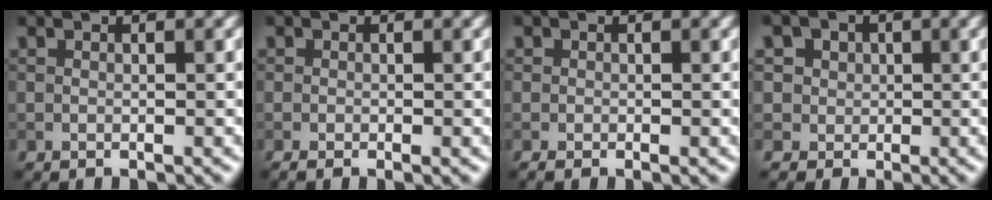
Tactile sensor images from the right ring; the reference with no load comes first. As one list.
[{"total": 1.2, "force": [-0.6, 0.6, 0.9], "torque": [-0.017, -0.001, -0.012]}, {"total": 1.0, "force": [-0.5, 0.6, 0.6], "torque": [-0.009, -0.001, -0.010]}, {"total": 7.4, "force": [3.6, 6.0, 2.6], "torque": [-0.036, 0.031, 0.022]}]